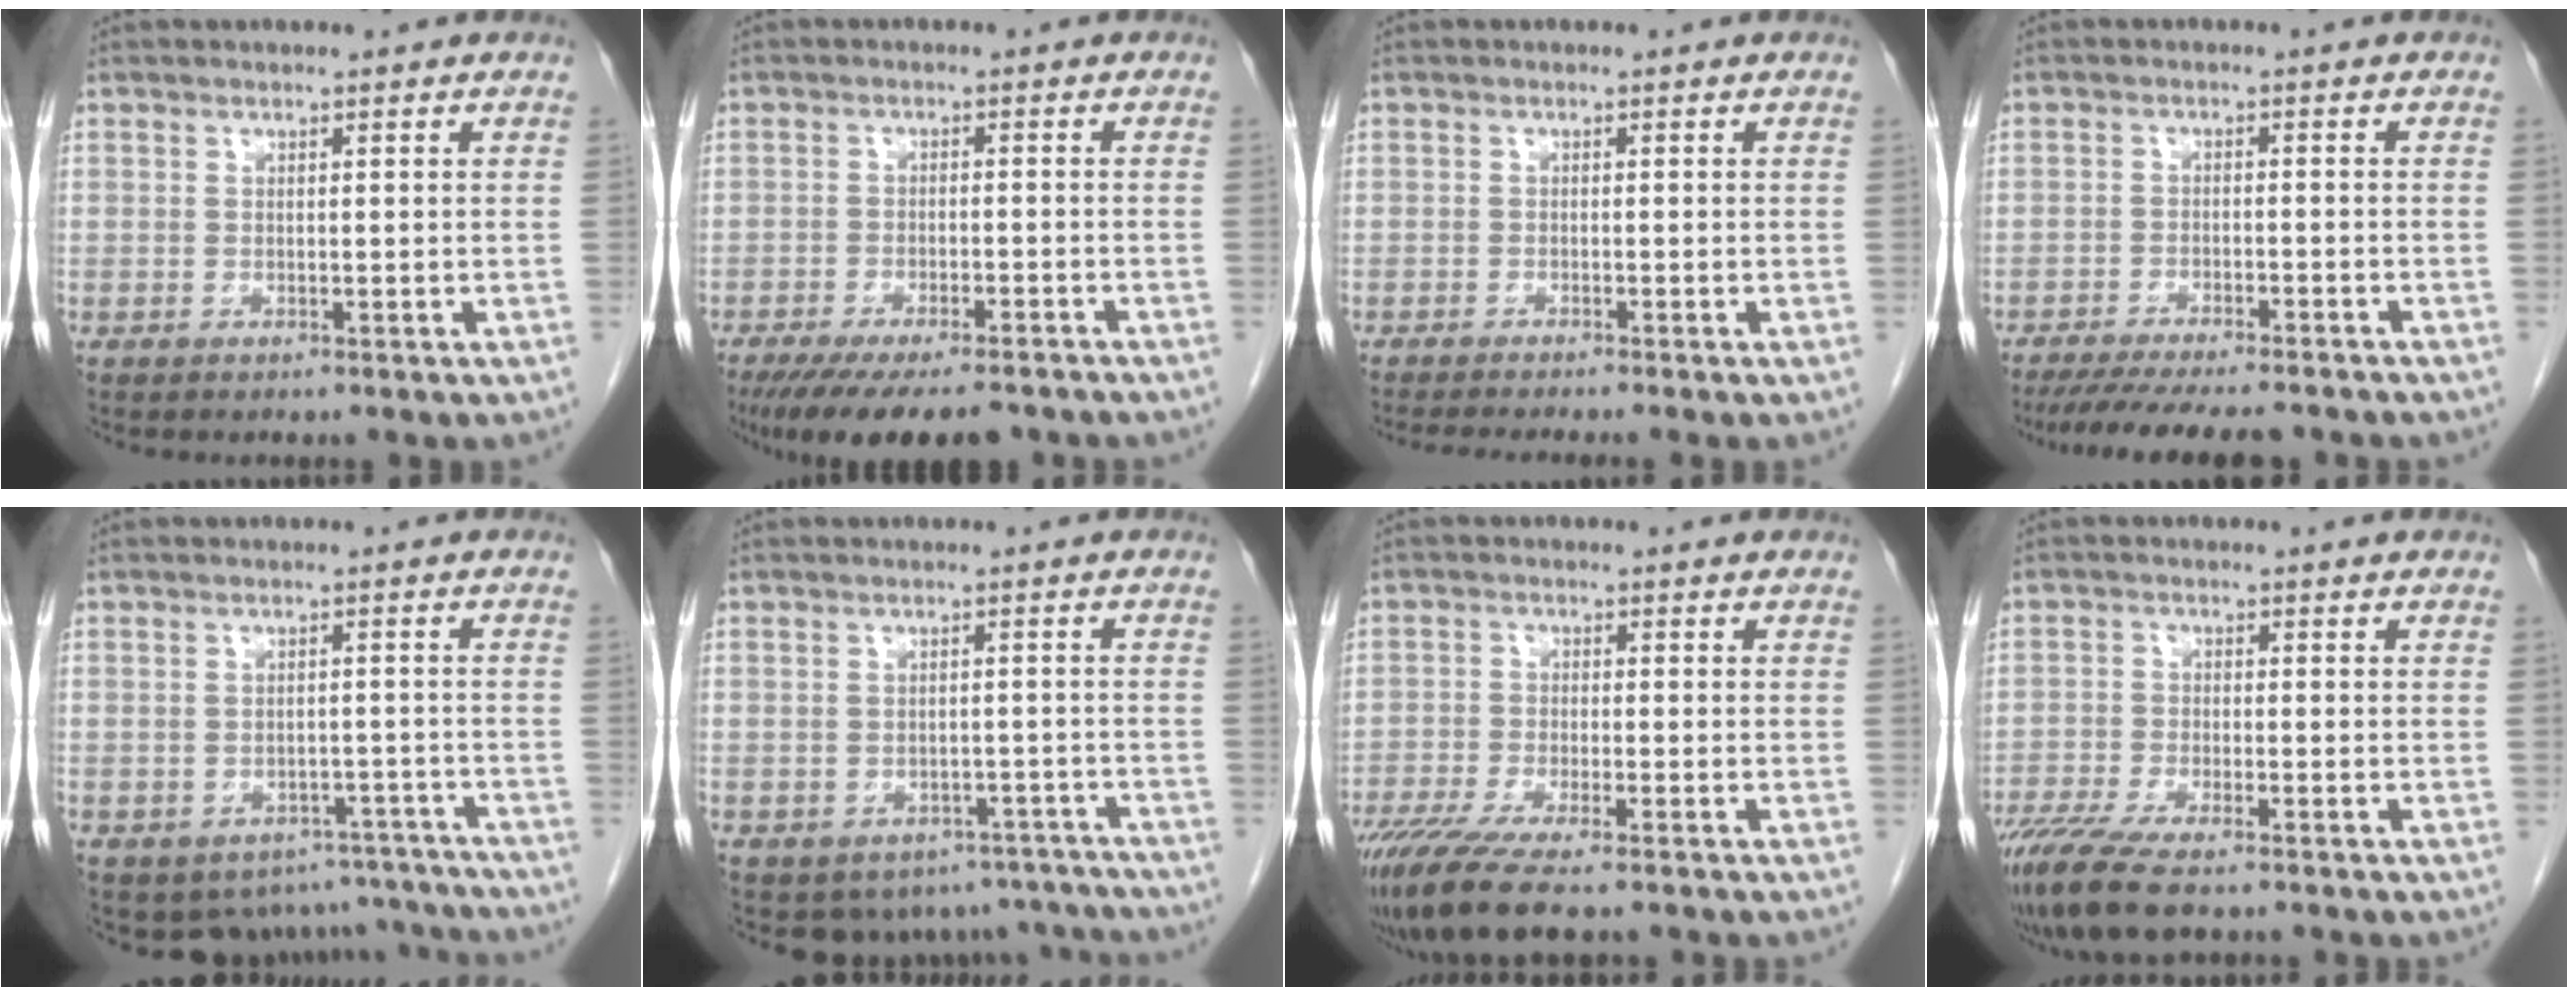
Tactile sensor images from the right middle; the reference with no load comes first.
{"total": 13.4, "force": [-10.9, 3.2, 7.1], "torque": [-0.120, -0.023, -0.159]}
{"total": 5.0, "force": [-4.3, -0.6, 2.4], "torque": [-0.027, -0.013, -0.068]}
{"total": 13.0, "force": [-11.4, 1.7, 5.9], "torque": [-0.090, -0.021, -0.160]}
{"total": 11.5, "force": [-9.7, 6.0, 1.5], "torque": [-0.012, 0.027, -0.104]}
{"total": 10.6, "force": [-8.3, 6.3, 1.9], "torque": [-0.015, 0.016, -0.086]}
{"total": 10.0, "force": [-7.8, 1.1, 6.2], "torque": [-0.103, -0.024, -0.130]}
{"total": 9.8, "force": [-7.6, 1.7, 5.9], "torque": [-0.103, -0.024, -0.128]}